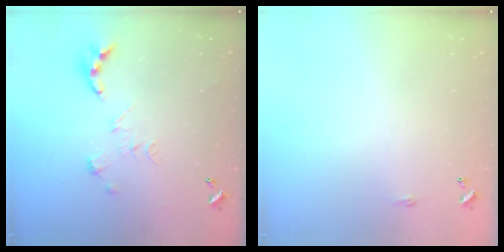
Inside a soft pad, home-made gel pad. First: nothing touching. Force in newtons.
{"total": 2.2, "press": 2.1, "slide": 0.4}